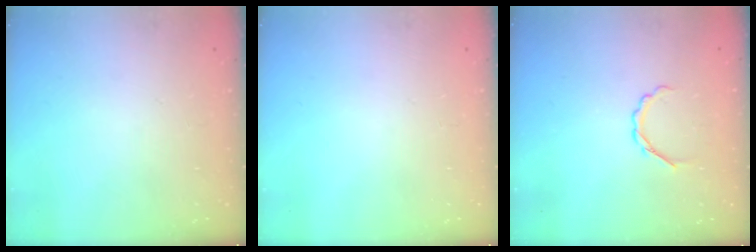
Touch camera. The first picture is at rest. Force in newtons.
{"total": 0.0}
{"total": 3.0, "press": 2.8, "slide": 0.9}